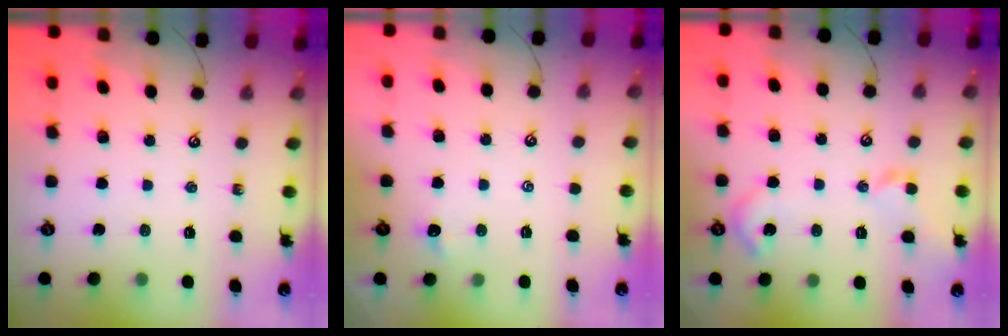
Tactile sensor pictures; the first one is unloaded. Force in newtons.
{"total": 2.3, "press": 2.2, "slide": 0.3}
{"total": 5.1, "press": 5.0, "slide": 0.9}